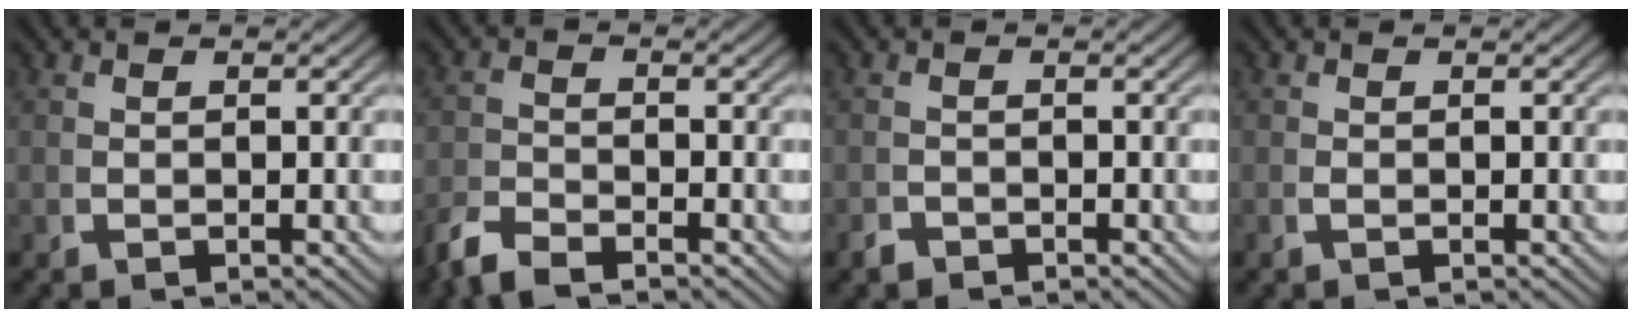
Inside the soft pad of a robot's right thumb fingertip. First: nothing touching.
{"total": 2.4, "force": [-2.3, 0.4, 0.6], "torque": [-0.005, -0.002, -0.048]}
{"total": 1.1, "force": [-1.1, 0.1, -0.2], "torque": [0.011, -0.005, -0.020]}
{"total": 0.0}